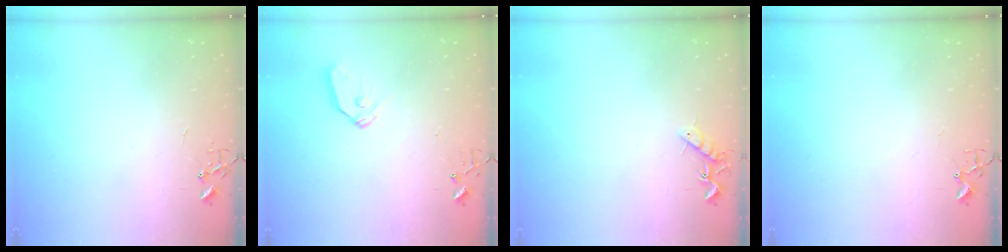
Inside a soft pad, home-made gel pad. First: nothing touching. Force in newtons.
{"total": 8.4, "press": 8.4, "slide": 0.5}
{"total": 7.0, "press": 6.9, "slide": 0.9}
{"total": 3.0, "press": 2.9, "slide": 0.4}